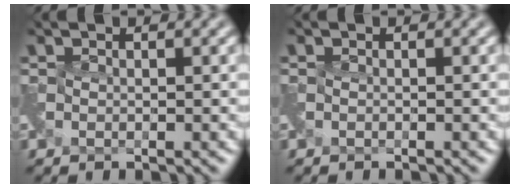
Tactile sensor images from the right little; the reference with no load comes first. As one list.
[{"total": 0.7, "force": [-0.5, -0.2, -0.4], "torque": [0.008, -0.005, -0.014]}]